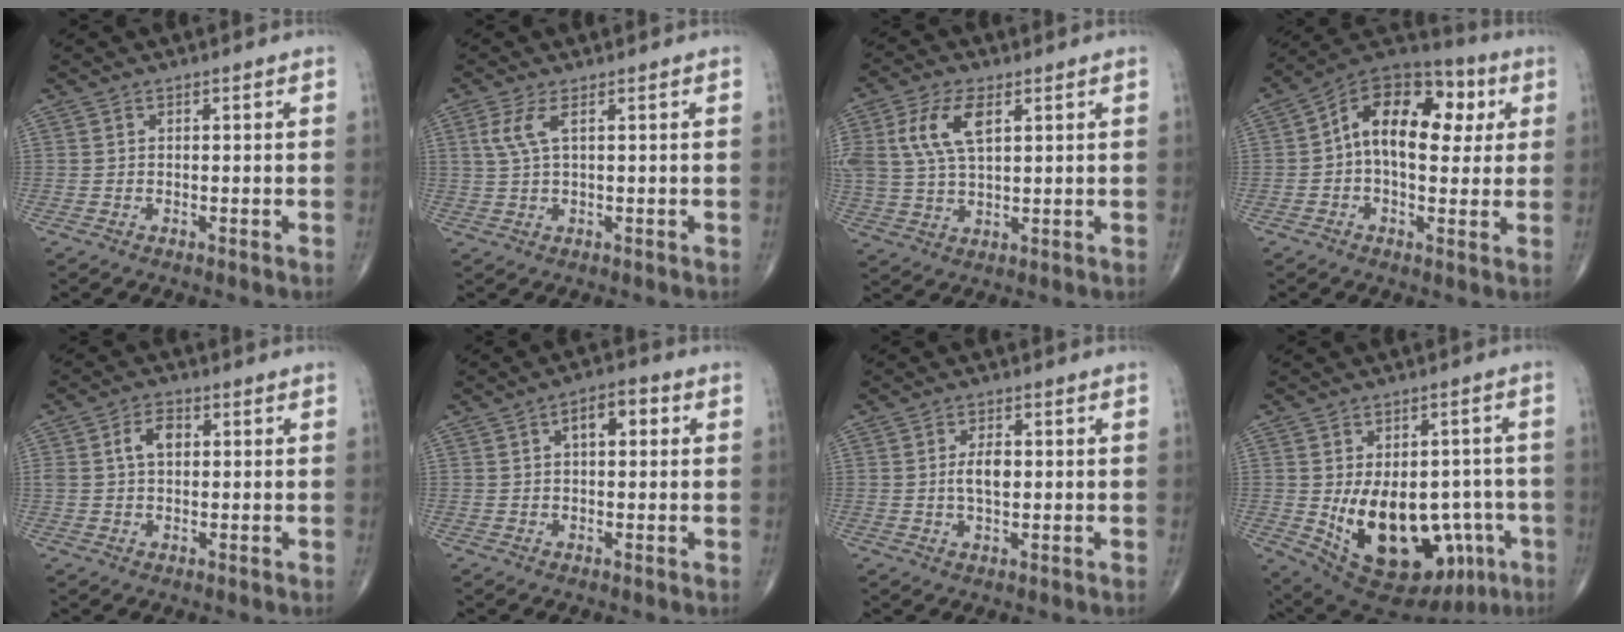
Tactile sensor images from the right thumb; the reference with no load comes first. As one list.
[{"total": 3.7, "force": [1.3, 0.8, 3.4], "torque": [-0.095, 0.006, 0.033]}, {"total": 10.1, "force": [3.5, 4.8, 8.2], "torque": [-0.181, 0.002, 0.071]}, {"total": 17.4, "force": [3.0, 10.5, 13.6], "torque": [-0.179, 0.030, 0.038]}, {"total": 4.5, "force": [1.0, 2.8, 3.4], "torque": [-0.061, 0.010, 0.017]}, {"total": 5.5, "force": [1.4, 2.7, 4.5], "torque": [-0.059, 0.014, 0.016]}, {"total": 4.1, "force": [0.3, 2.0, 3.6], "torque": [-0.065, -0.003, 0.005]}, {"total": 22.3, "force": [-6.0, 13.1, 17.0], "torque": [-0.236, 0.007, -0.053]}]